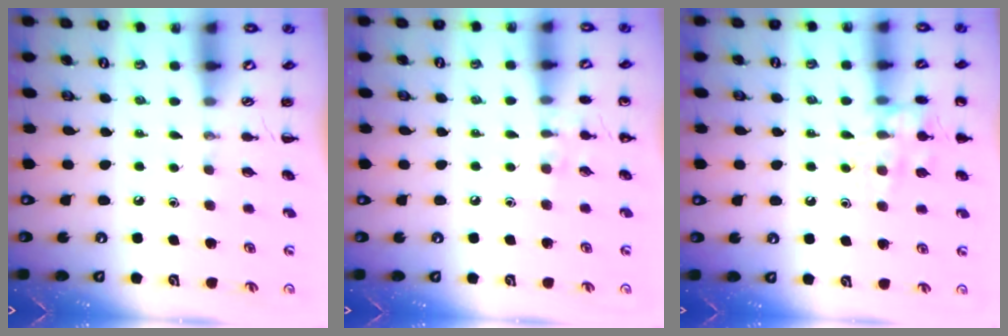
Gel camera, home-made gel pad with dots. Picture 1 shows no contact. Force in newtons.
{"total": 6.2, "press": 6.0, "slide": 1.9}
{"total": 11.1, "press": 11.1, "slide": 0.5}